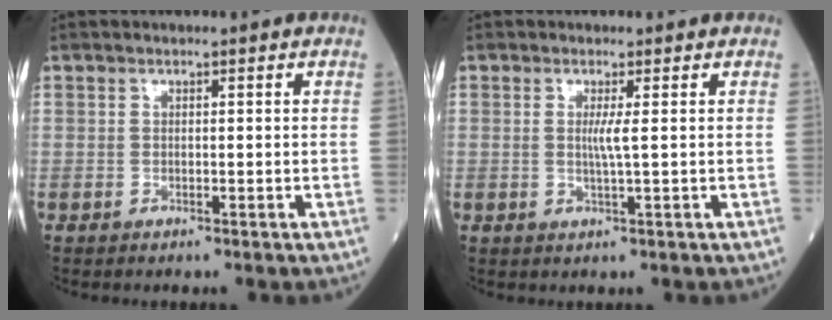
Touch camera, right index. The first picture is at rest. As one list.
[{"total": 2.0, "force": [0.4, -0.5, 1.9], "torque": [-0.041, -0.003, 0.007]}]